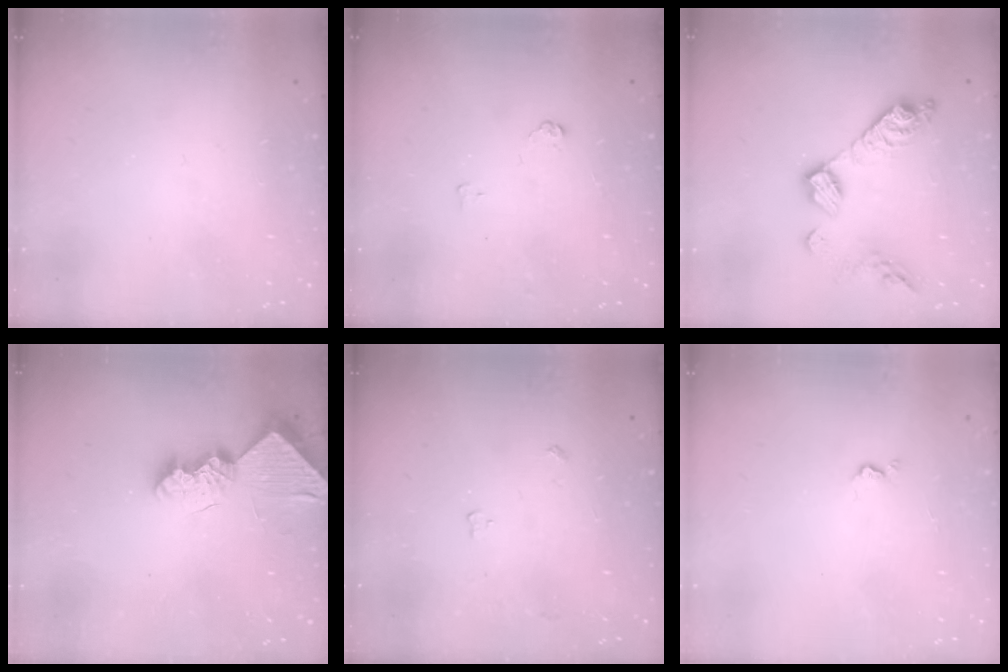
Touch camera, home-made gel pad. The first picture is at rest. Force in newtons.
{"total": 3.6, "press": 3.6, "slide": 0.4}
{"total": 13.4, "press": 13.4, "slide": 0.8}
{"total": 9.5, "press": 9.5, "slide": 0.9}
{"total": 3.0, "press": 2.9, "slide": 0.5}
{"total": 2.9, "press": 2.9, "slide": 0.5}